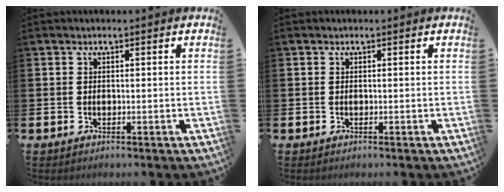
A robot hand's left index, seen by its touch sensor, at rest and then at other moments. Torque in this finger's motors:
{"motor_torque": [-0.09, 0.07, 0.02, -0.01]}